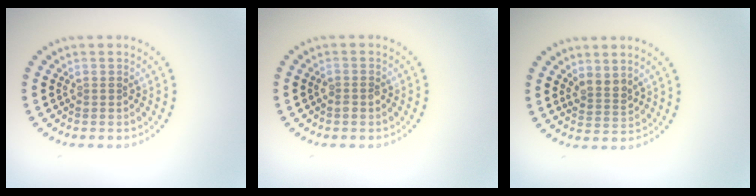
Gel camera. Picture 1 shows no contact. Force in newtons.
{"total": 1.0, "press": 1.0, "slide": 0.2}
{"total": 2.0, "press": 1.7, "slide": 1.1}